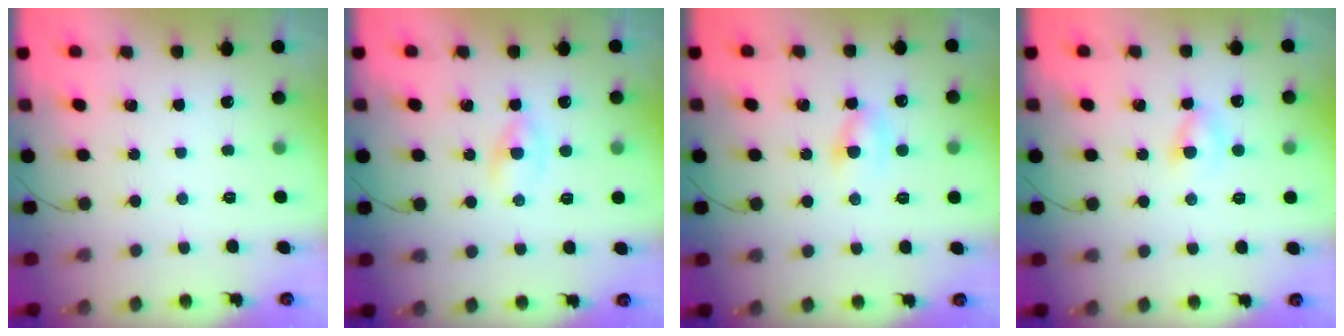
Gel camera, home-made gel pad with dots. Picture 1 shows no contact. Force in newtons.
{"total": 1.9, "press": 1.6, "slide": 1.0}
{"total": 3.9, "press": 3.6, "slide": 1.3}
{"total": 3.0, "press": 2.8, "slide": 1.1}